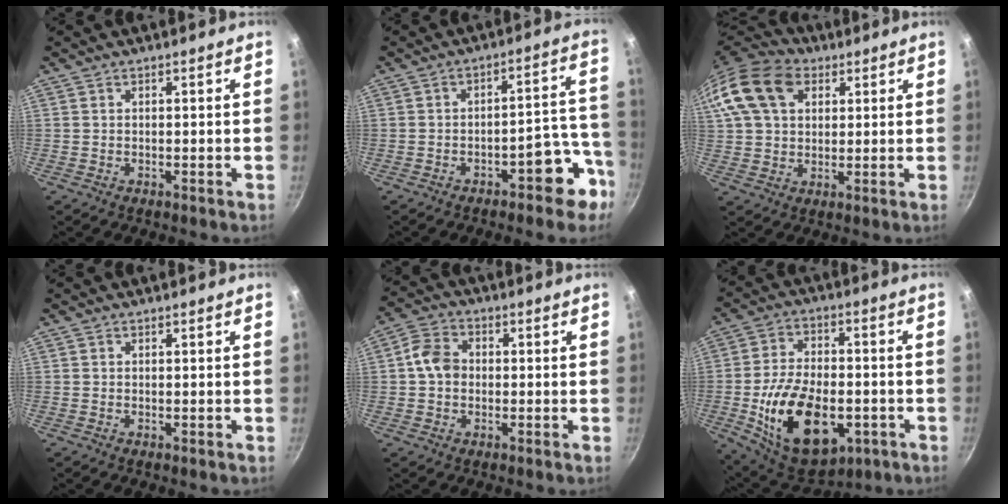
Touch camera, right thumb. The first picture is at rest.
{"total": 8.7, "force": [-5.1, 3.9, 5.9], "torque": [-0.027, 0.072, -0.060]}
{"total": 17.0, "force": [6.1, 12.1, 10.3], "torque": [-0.195, 0.017, 0.100]}
{"total": 0.0}
{"total": 6.3, "force": [0.0, 5.1, 3.7], "torque": [-0.050, 0.018, -0.014]}
{"total": 21.1, "force": [-5.5, 12.3, 16.2], "torque": [-0.263, 0.016, -0.078]}